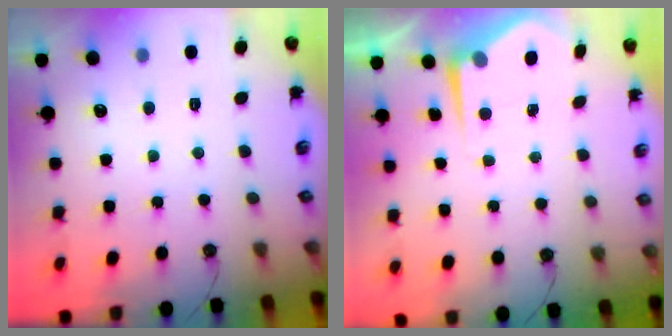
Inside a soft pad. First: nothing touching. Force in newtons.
{"total": 5.2, "press": 5.2, "slide": 0.2}